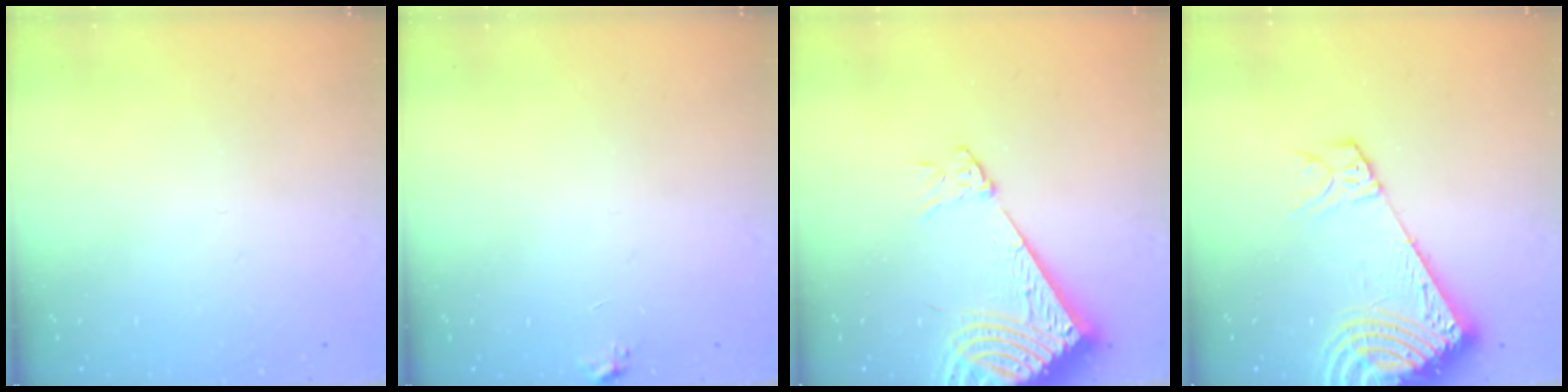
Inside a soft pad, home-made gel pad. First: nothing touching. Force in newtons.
{"total": 5.1, "press": 5.0, "slide": 0.6}
{"total": 12.0, "press": 11.9, "slide": 1.8}
{"total": 15.1, "press": 15.0, "slide": 1.8}